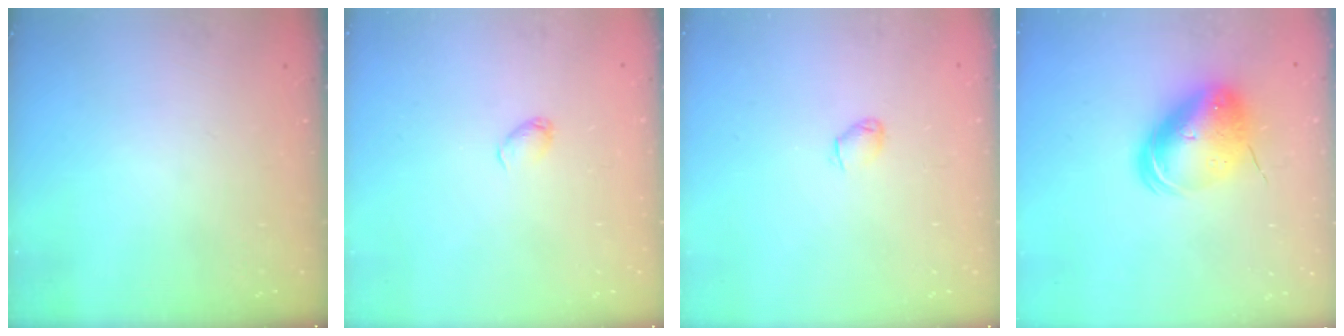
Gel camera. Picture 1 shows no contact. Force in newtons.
{"total": 3.1, "press": 3.1, "slide": 0.5}
{"total": 2.0, "press": 2.0, "slide": 0.4}
{"total": 10.9, "press": 10.7, "slide": 2.0}